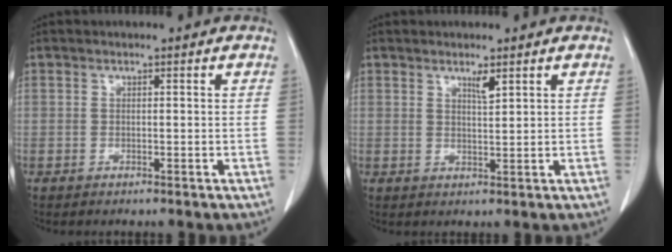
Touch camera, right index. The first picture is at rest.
{"total": 1.9, "force": [1.3, 0.1, 1.4], "torque": [-0.027, -0.005, 0.024]}